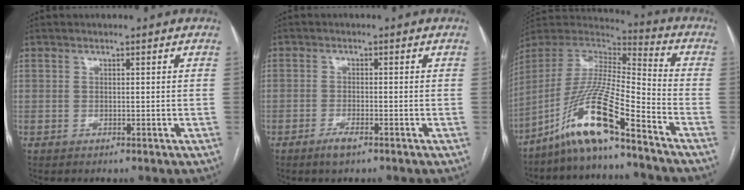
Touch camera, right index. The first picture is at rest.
{"total": 2.5, "force": [-1.7, 0.4, 1.8], "torque": [-0.037, -0.002, -0.031]}
{"total": 15.5, "force": [-10.9, 0.1, 10.9], "torque": [-0.227, -0.005, -0.207]}